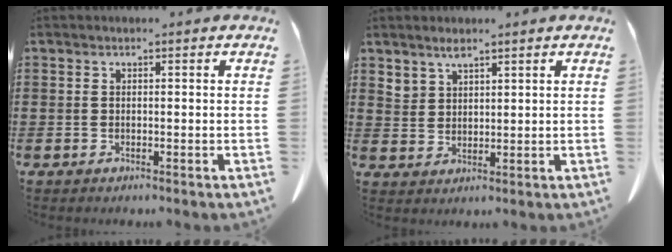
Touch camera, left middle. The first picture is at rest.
{"total": 2.3, "force": [2.1, 0.7, 0.5], "torque": [-0.015, -0.001, 0.040]}